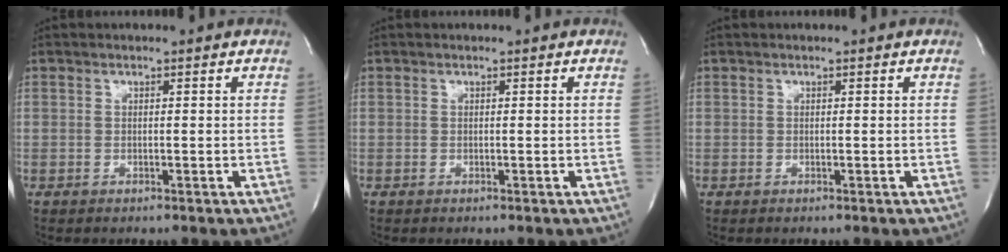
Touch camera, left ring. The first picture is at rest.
{"total": 0.0}
{"total": 0.0}